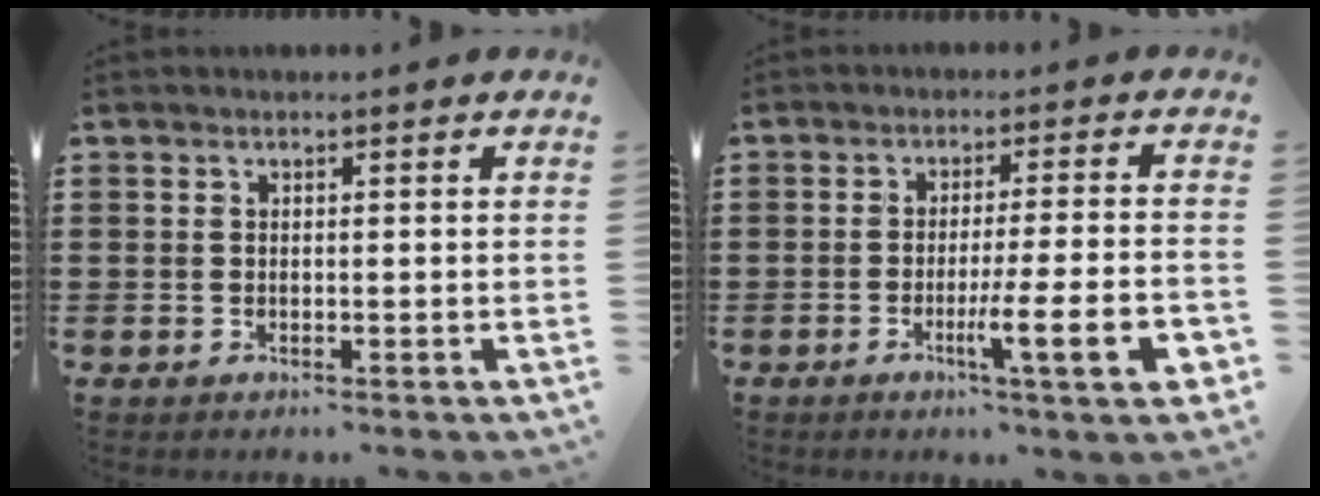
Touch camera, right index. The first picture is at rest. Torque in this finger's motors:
{"motor_torque": [0.91, -0.80, 0.42, 0.14]}